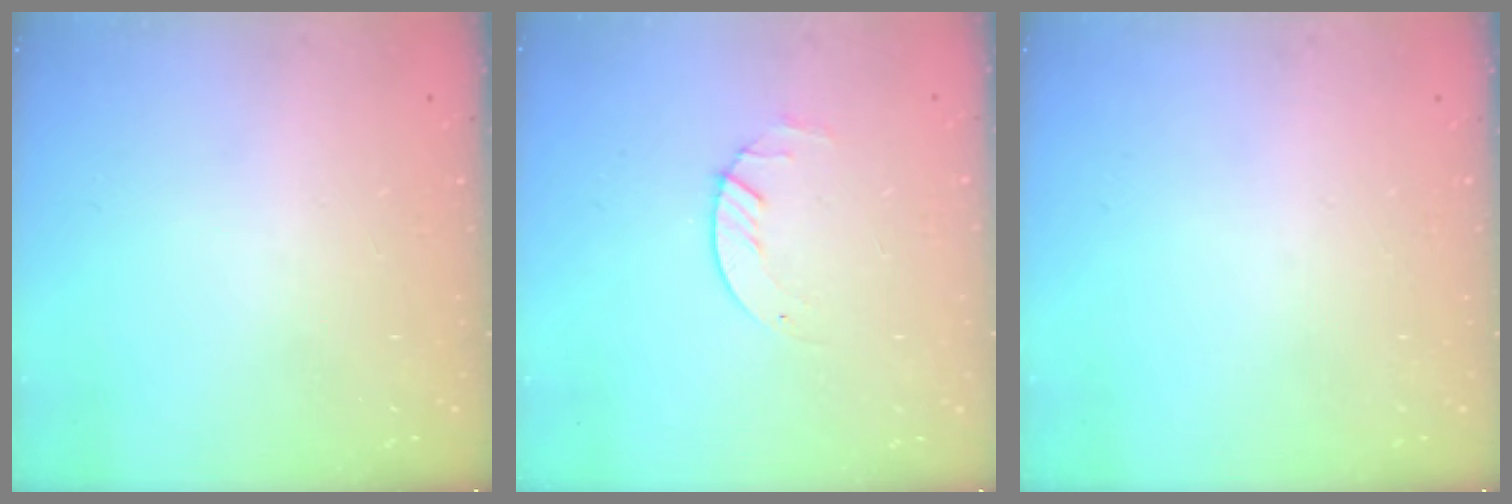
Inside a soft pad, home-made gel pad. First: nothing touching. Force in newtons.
{"total": 1.4, "press": 1.4, "slide": 0.2}
{"total": 0.0}